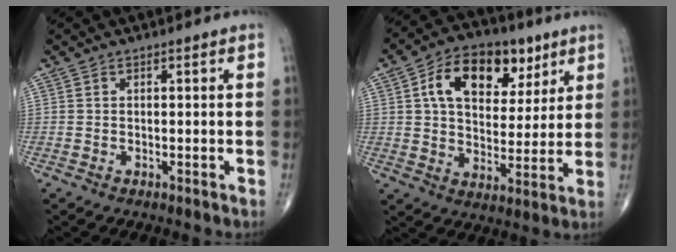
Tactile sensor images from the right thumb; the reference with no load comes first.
{"total": 16.2, "force": [6.5, 10.2, 10.8], "torque": [-0.137, -0.007, 0.108]}